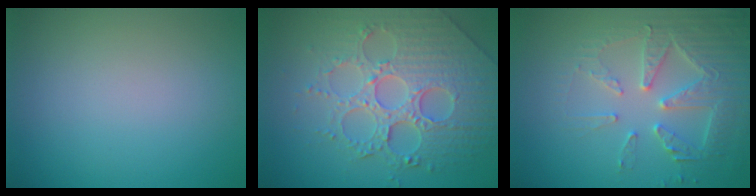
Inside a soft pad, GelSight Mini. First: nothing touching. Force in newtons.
{"total": 7.8, "press": 6.1, "slide": 4.8}
{"total": 4.8, "press": 4.6, "slide": 1.5}